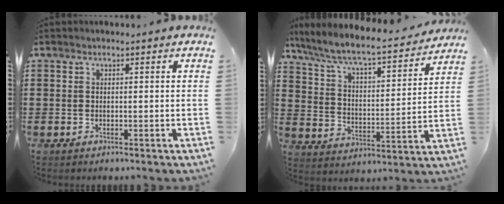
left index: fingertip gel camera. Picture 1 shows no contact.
{"total": 7.5, "force": [6.8, 0.6, 3.3], "torque": [-0.093, -0.044, 0.109]}